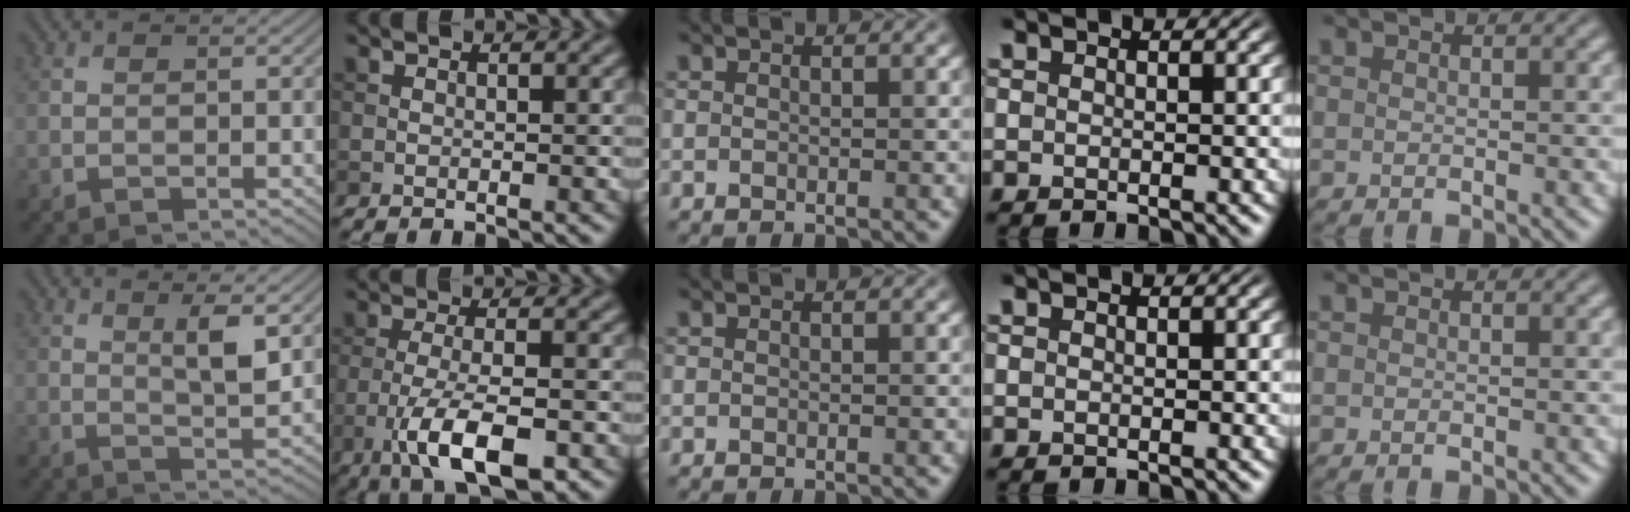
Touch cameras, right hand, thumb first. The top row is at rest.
{"thumb": {"total": 4.7, "force": [1.8, 1.2, 4.2], "torque": [-0.084, -0.008, 0.036]}, "index": {"total": 6.9, "force": [-2.9, 2.2, 5.9], "torque": [-0.113, -0.005, -0.055]}}